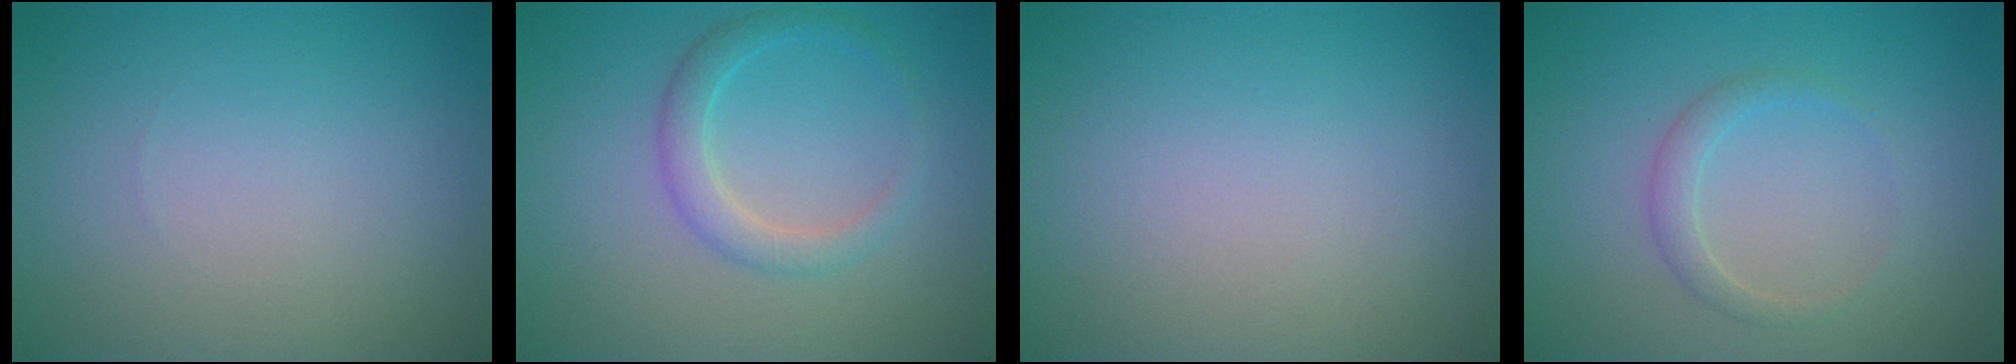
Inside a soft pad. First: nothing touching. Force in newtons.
{"total": 2.2, "press": 2.2, "slide": 0.1}
{"total": 0.0}
{"total": 1.5, "press": 1.5, "slide": 0.0}